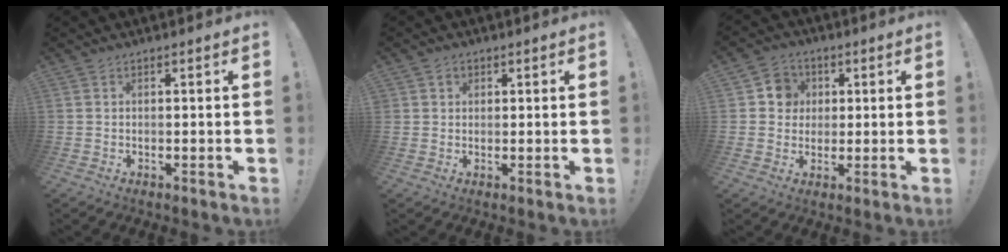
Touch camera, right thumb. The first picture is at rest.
{"total": 2.0, "force": [0.9, 1.7, 0.4], "torque": [-0.002, -0.005, 0.015]}
{"total": 7.2, "force": [1.1, 6.9, 1.8], "torque": [-0.025, 0.002, 0.024]}